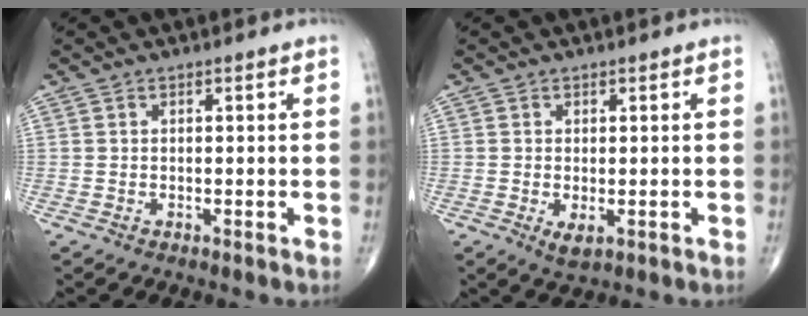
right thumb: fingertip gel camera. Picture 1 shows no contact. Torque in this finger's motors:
{"motor_torque": [-0.22, 0.14, 0.19, 0.21, 0.01]}